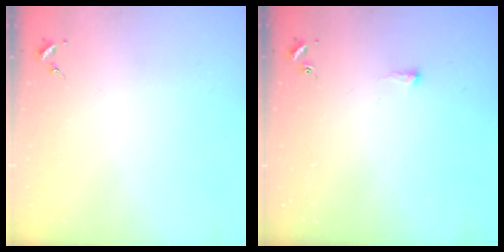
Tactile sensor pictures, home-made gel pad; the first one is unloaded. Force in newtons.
{"total": 3.3, "press": 3.3, "slide": 0.5}